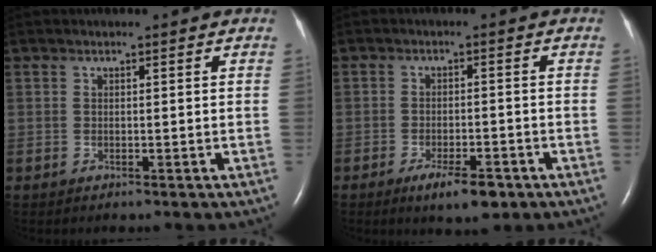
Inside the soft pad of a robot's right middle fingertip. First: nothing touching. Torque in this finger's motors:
{"motor_torque": [0.77, -0.83, 0.11, 0.03]}